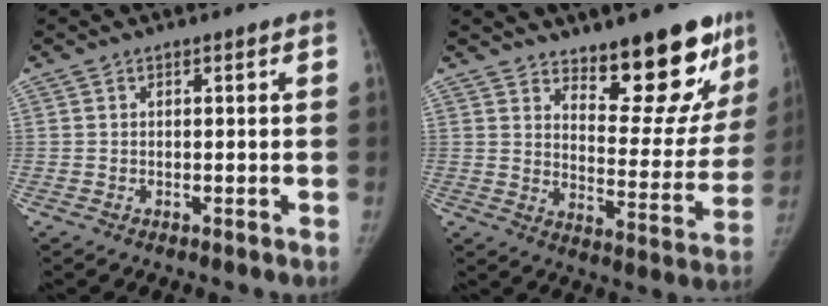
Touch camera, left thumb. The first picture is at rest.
{"total": 17.7, "force": [12.6, 6.3, 10.6], "torque": [-0.082, -0.104, 0.181]}